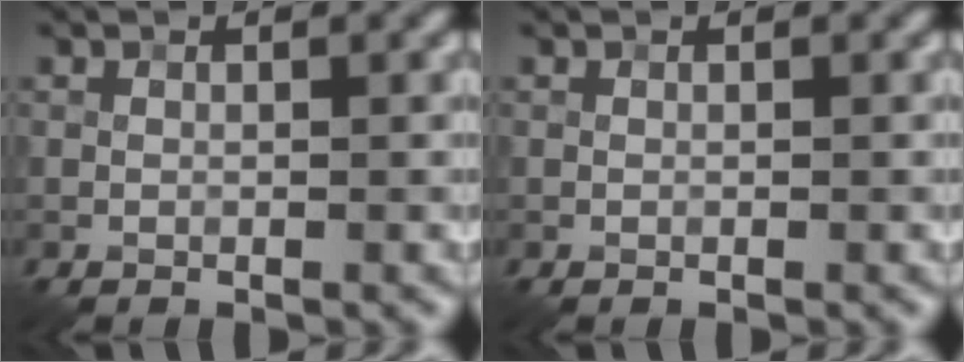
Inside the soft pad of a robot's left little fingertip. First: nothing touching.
{"total": 0.0}